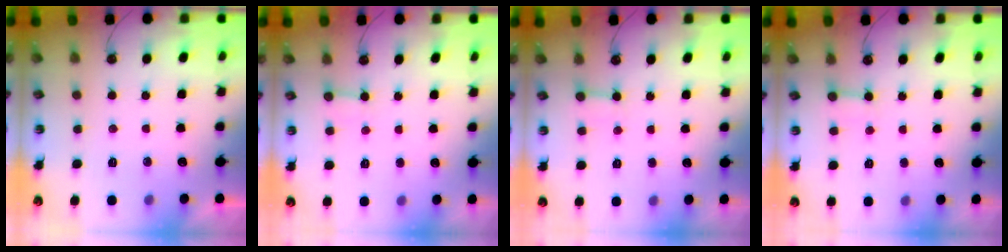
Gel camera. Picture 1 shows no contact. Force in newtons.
{"total": 2.4, "press": 2.4, "slide": 0.2}
{"total": 3.5, "press": 3.4, "slide": 0.5}
{"total": 3.5, "press": 3.4, "slide": 0.5}